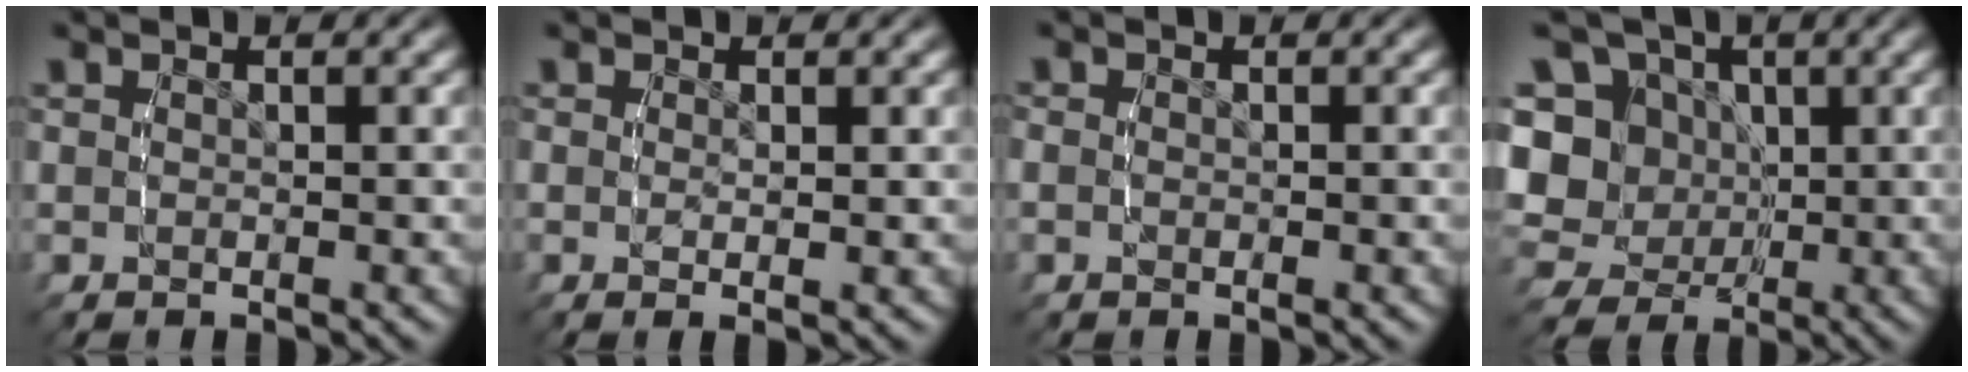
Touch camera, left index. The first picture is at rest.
{"total": 0.8, "force": [0.0, 0.2, 0.8], "torque": [-0.018, -0.012, 0.006]}
{"total": 1.2, "force": [-0.3, 1.0, 0.5], "torque": [-0.011, -0.002, -0.008]}
{"total": 14.4, "force": [0.8, 13.0, 6.2], "torque": [-0.155, -0.040, 0.014]}